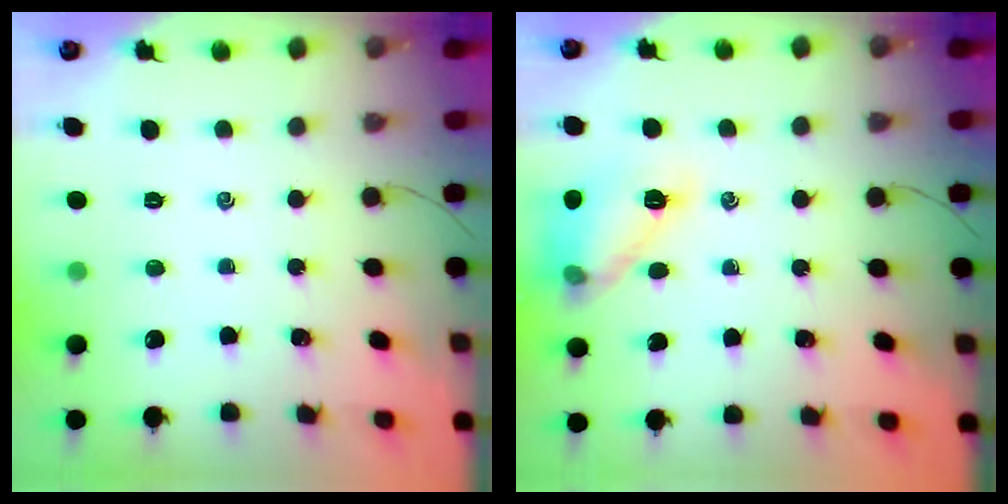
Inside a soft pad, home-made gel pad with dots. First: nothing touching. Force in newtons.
{"total": 12.2, "press": 12.2, "slide": 0.1}